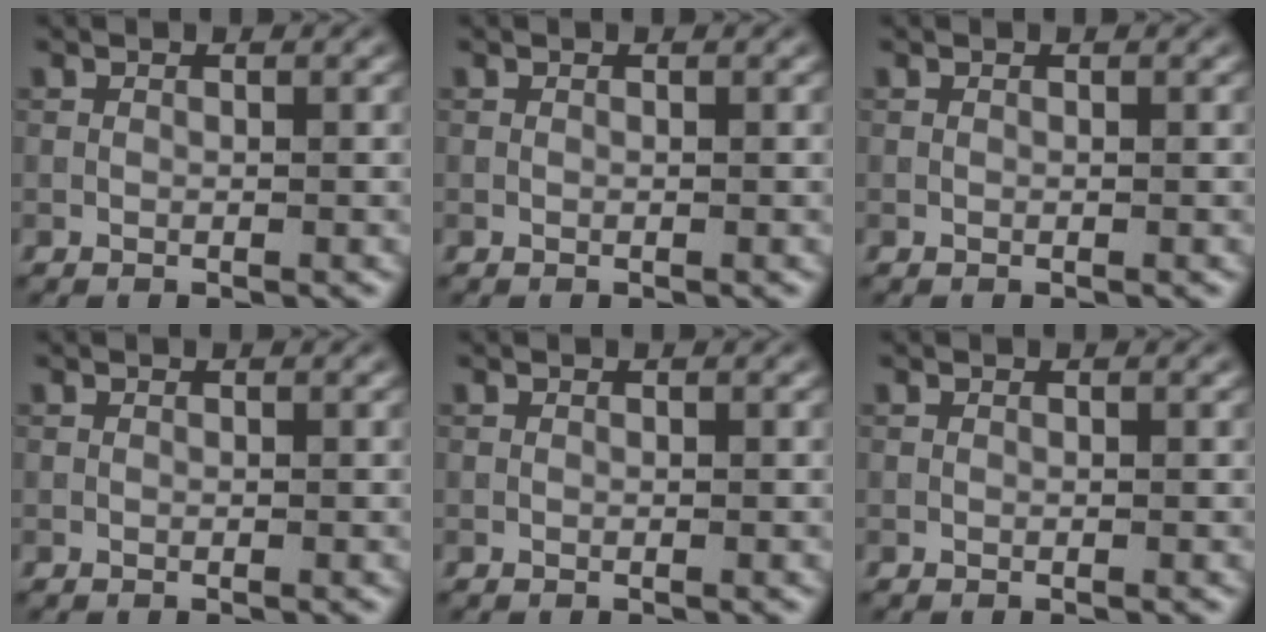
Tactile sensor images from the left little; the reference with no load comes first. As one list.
[{"total": 0.0}, {"total": 0.0}, {"total": 0.0}, {"total": 0.0}, {"total": 0.0}]